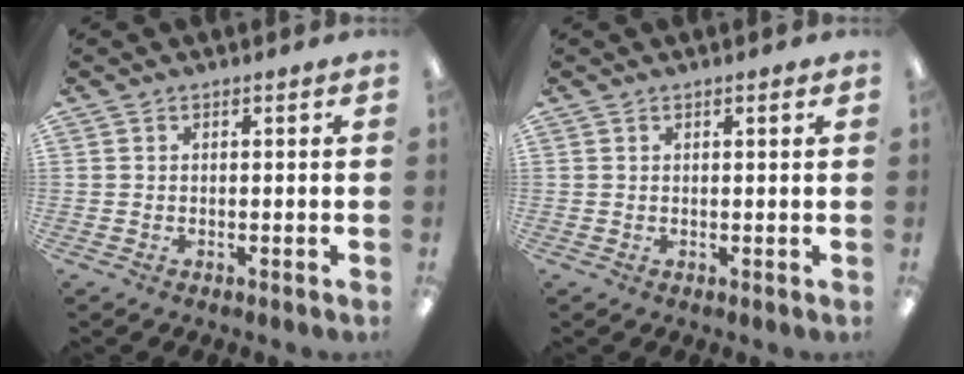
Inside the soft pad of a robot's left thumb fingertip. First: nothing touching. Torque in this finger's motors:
{"motor_torque": [-0.02, 0.08, 0.00, 0.05, 0.07]}